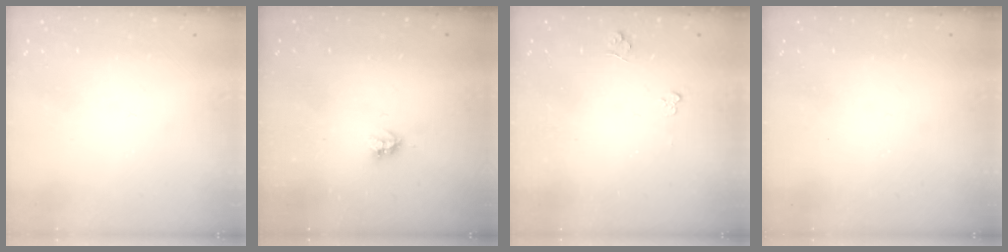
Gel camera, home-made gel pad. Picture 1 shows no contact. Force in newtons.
{"total": 3.6, "press": 3.6, "slide": 0.1}
{"total": 3.6, "press": 3.6, "slide": 0.4}
{"total": 0.0}